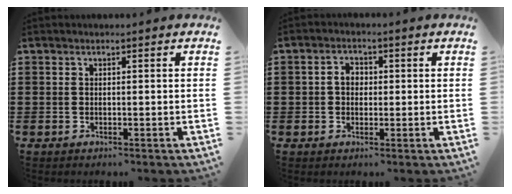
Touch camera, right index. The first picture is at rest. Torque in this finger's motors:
{"motor_torque": [0.31, 0.32, 0.30, 0.05]}